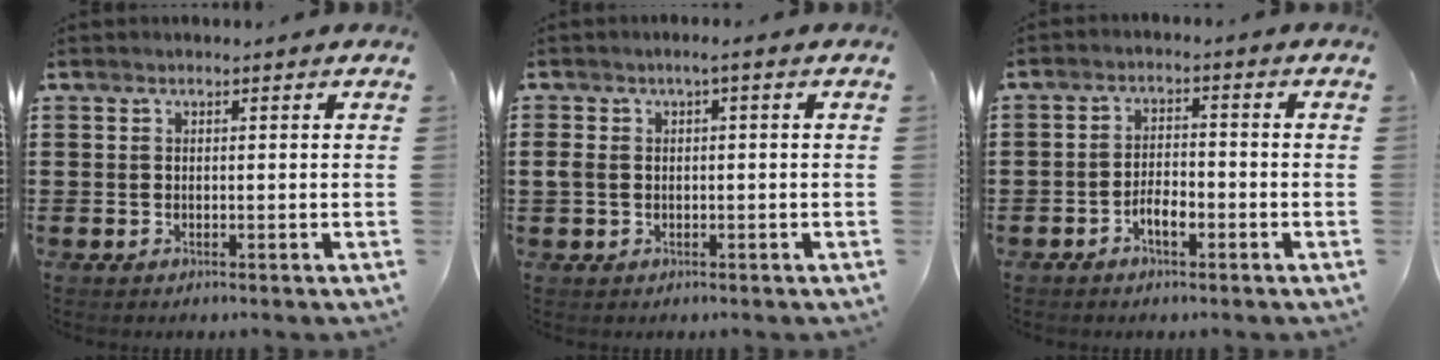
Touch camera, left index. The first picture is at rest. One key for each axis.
{"total": 2.2, "fx": -0.6, "fy": 0.9, "fz": 2.0, "tx": -0.051, "ty": -0.004, "tz": -0.018}
{"total": 3.6, "fx": -2.0, "fy": 1.4, "fz": 2.6, "tx": -0.046, "ty": 0.006, "tz": -0.037}